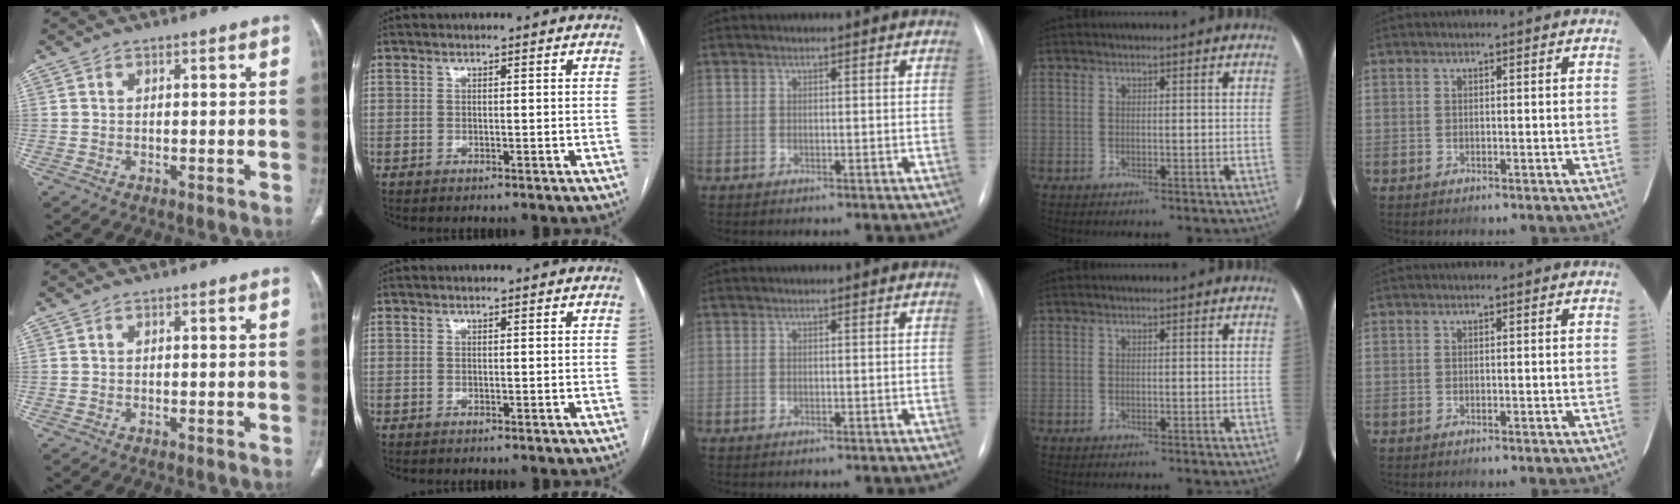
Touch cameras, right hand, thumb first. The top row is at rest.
{}